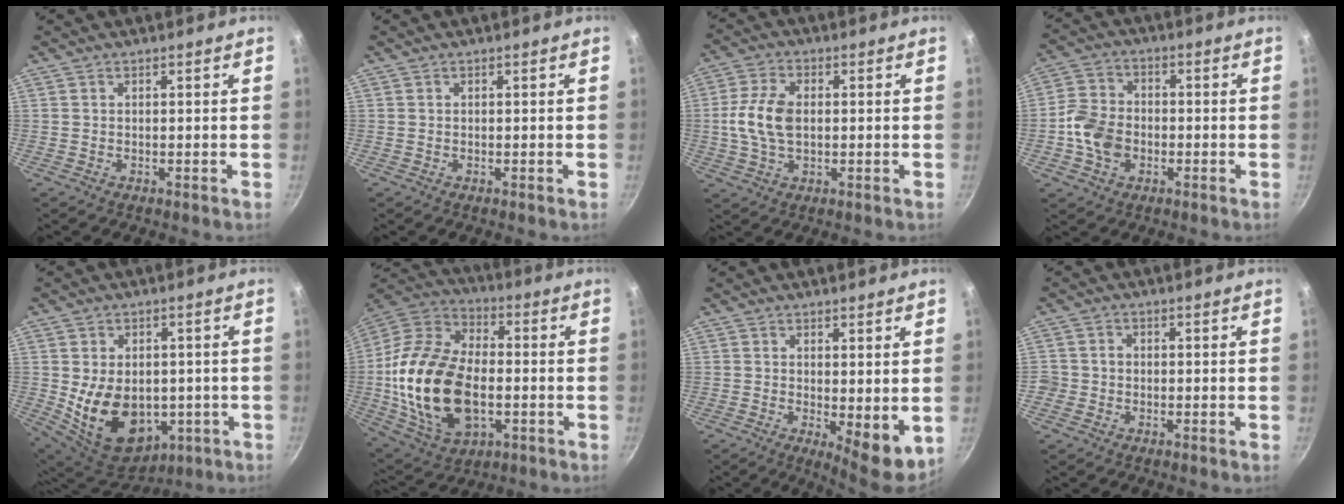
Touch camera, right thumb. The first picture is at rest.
{"total": 0.0}
{"total": 9.0, "force": [0.1, 5.6, 7.1], "torque": [-0.139, 0.014, -0.002]}
{"total": 8.8, "force": [-2.1, 6.7, 5.3], "torque": [-0.086, 0.018, -0.051]}
{"total": 16.6, "force": [-1.8, 11.9, 11.4], "torque": [-0.169, -0.010, 0.001]}
{"total": 25.1, "force": [-3.1, 15.5, 19.5], "torque": [-0.367, 0.024, -0.051]}
{"total": 7.2, "force": [0.2, 2.7, 6.7], "torque": [-0.082, -0.021, 0.009]}
{"total": 2.6, "force": [-0.8, 2.3, 0.7], "torque": [-0.002, 0.011, -0.018]}